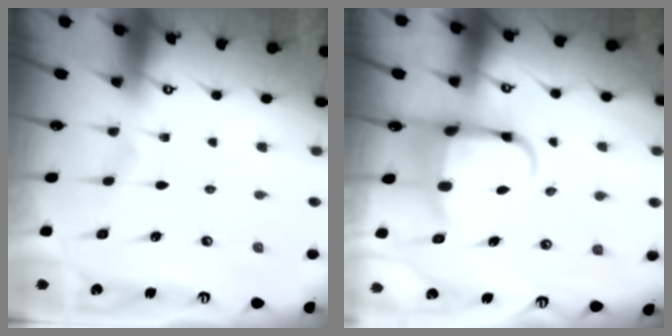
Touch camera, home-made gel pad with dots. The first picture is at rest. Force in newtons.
{"total": 5.6, "press": 5.4, "slide": 1.6}